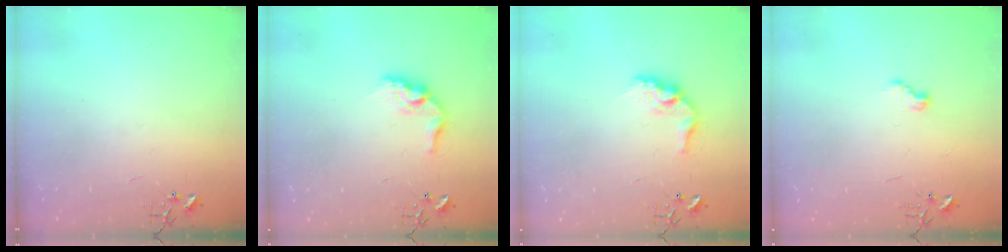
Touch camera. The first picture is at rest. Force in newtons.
{"total": 12.4, "press": 12.4, "slide": 0.6}
{"total": 12.4, "press": 12.4, "slide": 0.6}
{"total": 6.4, "press": 6.3, "slide": 0.6}